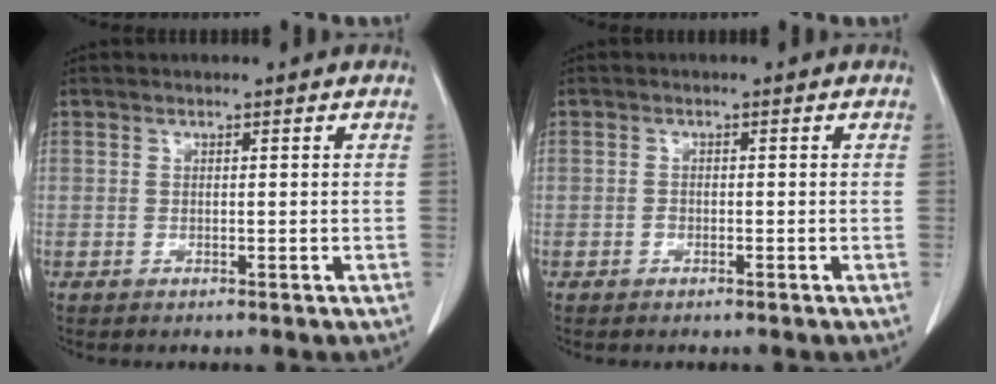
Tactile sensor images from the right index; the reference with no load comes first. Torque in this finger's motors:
{"motor_torque": [0.09, -0.05, 0.02, -0.01]}